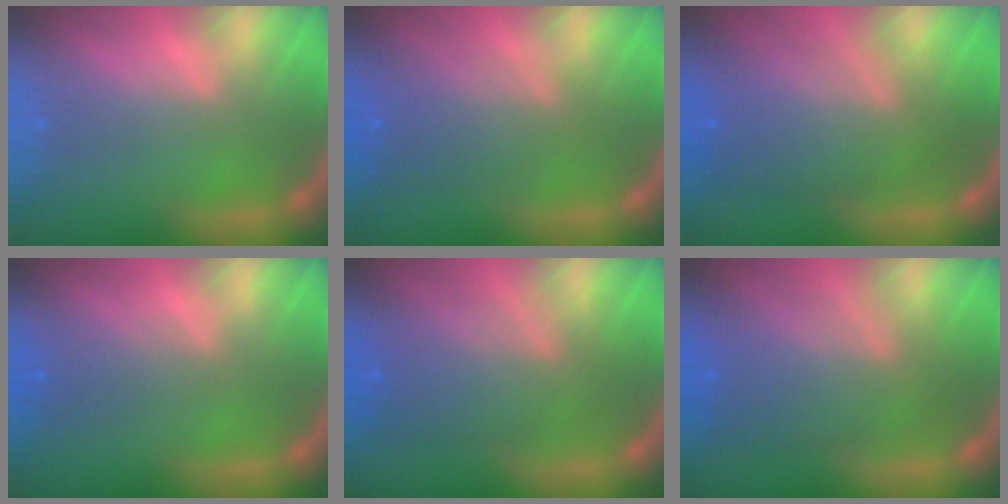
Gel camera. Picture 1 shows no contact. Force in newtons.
{"total": 5.0}
{"total": 8.5}
{"total": 2.5}
{"total": 7.1}
{"total": 8.1}